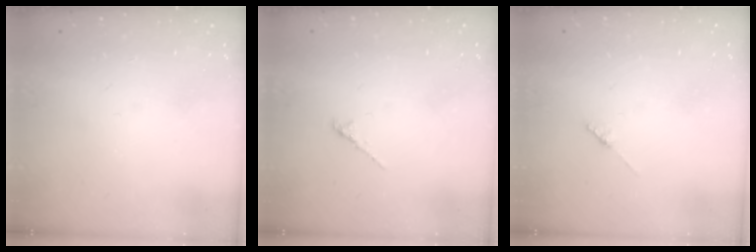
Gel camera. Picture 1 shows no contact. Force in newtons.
{"total": 1.2, "press": 1.1, "slide": 0.4}
{"total": 1.8, "press": 1.7, "slide": 0.3}